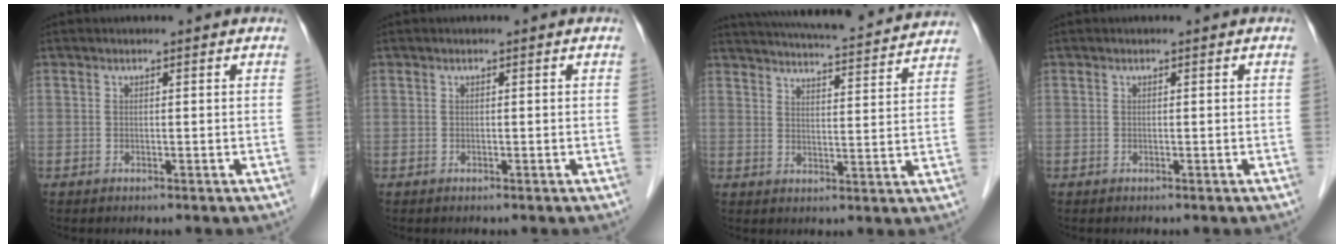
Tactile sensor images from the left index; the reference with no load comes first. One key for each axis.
{"total": 0.0}
{"total": 21.4, "fx": 20.0, "fy": 2.1, "fz": 7.3, "tx": -0.119, "ty": 0.000, "tz": 0.258}
{"total": 0.0}